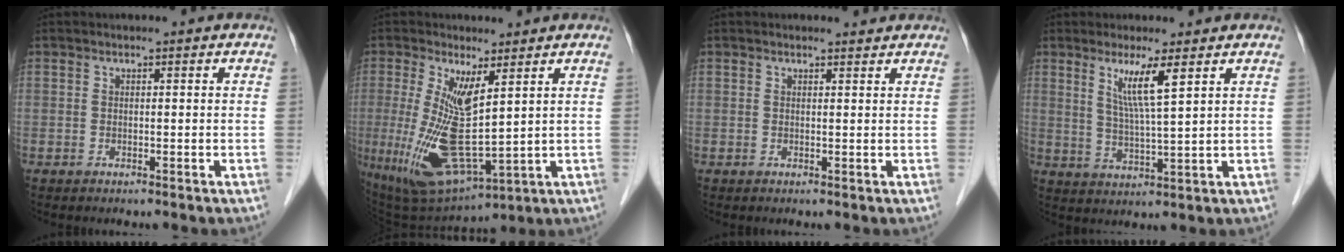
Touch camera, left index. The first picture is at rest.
{"total": 12.0, "force": [1.3, 3.0, 11.5], "torque": [-0.238, -0.019, 0.040]}
{"total": 1.0, "force": [1.0, 0.1, -0.1], "torque": [-0.010, -0.004, 0.013]}
{"total": 5.9, "force": [2.9, -0.7, 5.1], "torque": [-0.096, -0.011, 0.056]}